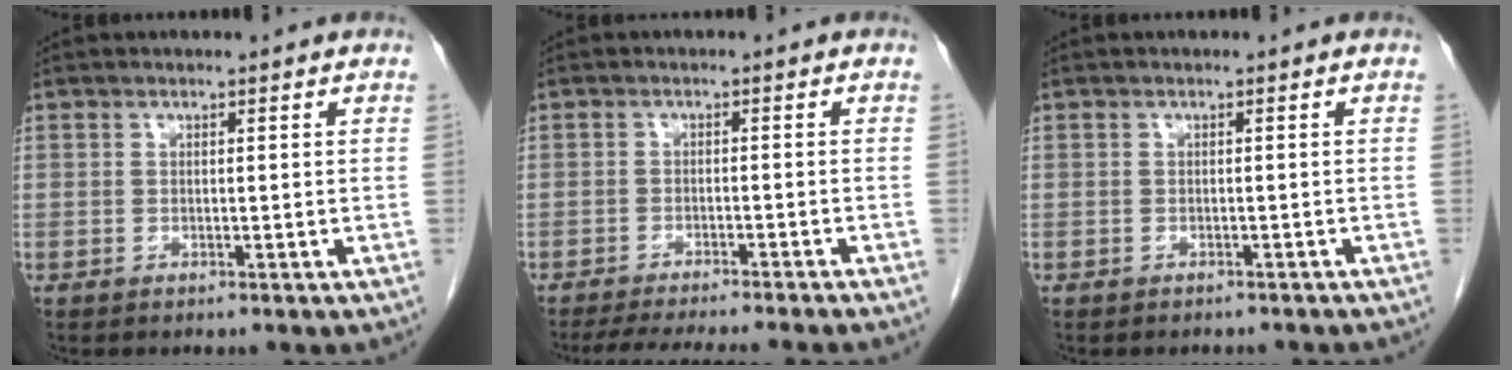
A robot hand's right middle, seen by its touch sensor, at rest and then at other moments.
{"total": 11.1, "force": [-9.7, -0.4, 5.2], "torque": [-0.056, -0.016, -0.138]}
{"total": 3.2, "force": [-2.8, 1.1, 0.9], "torque": [-0.015, -0.002, -0.032]}